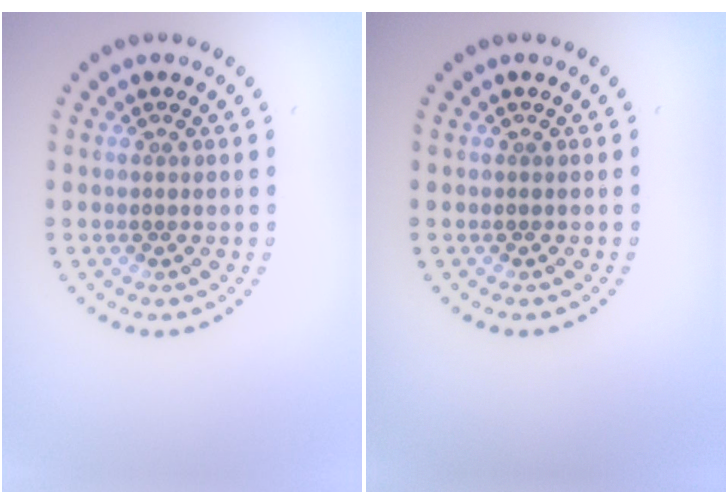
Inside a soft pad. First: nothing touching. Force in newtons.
{"total": 0.0}